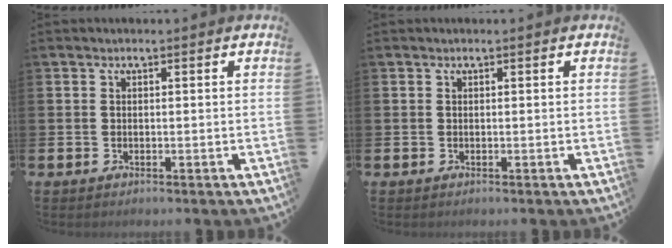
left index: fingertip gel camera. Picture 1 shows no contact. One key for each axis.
{"total": 0.0}